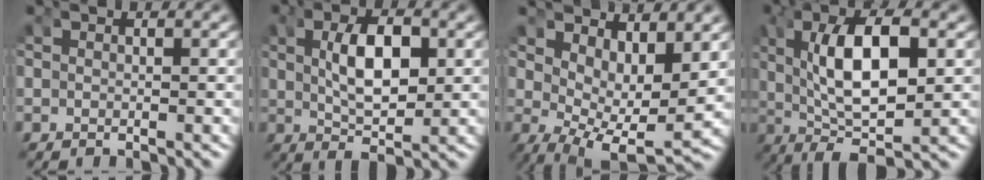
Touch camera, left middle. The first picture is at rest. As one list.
[{"total": 5.3, "force": [0.1, 1.5, 5.1], "torque": [-0.082, -0.013, 0.013]}, {"total": 6.6, "force": [-0.7, 3.3, 5.7], "torque": [-0.098, -0.050, 0.012]}, {"total": 8.8, "force": [0.4, 3.4, 8.1], "torque": [-0.146, -0.018, 0.023]}]